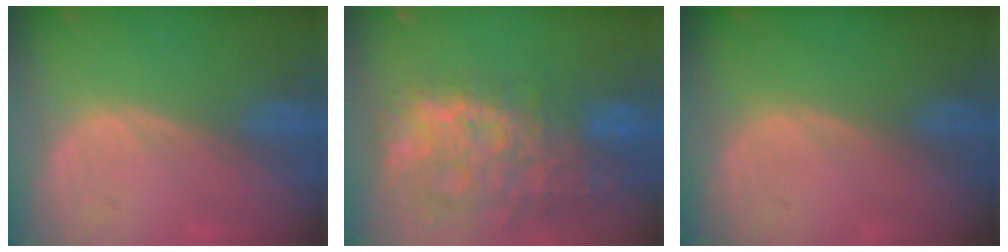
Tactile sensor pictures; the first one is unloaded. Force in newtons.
{"total": 14.0, "press": 11.4, "slide": 8.2}
{"total": 0.0}